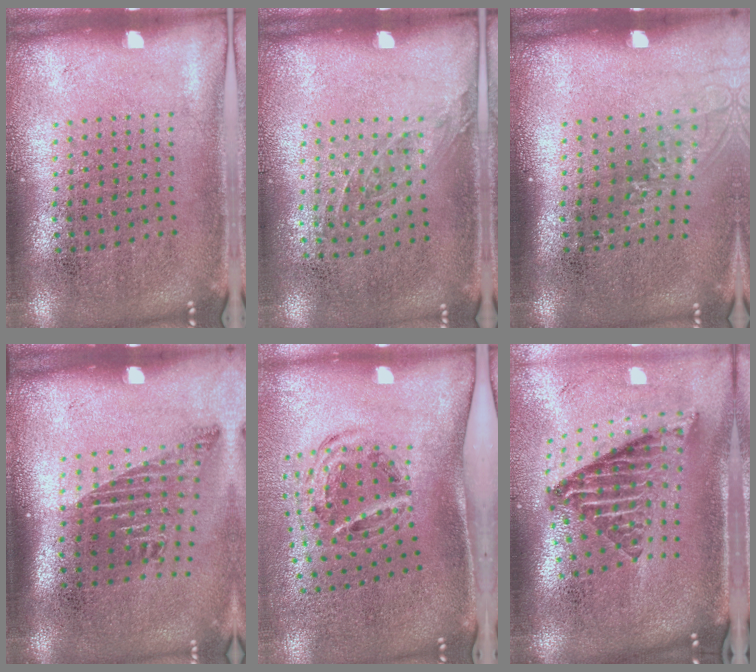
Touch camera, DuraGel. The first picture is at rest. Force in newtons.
{"total": 1.0, "press": 0.8, "slide": 0.7}
{"total": 1.3, "press": 1.0, "slide": 0.8}
{"total": 1.8, "press": 1.2, "slide": 1.3}
{"total": 1.2, "press": 1.0, "slide": 0.6}
{"total": 2.9, "press": 1.8, "slide": 2.3}